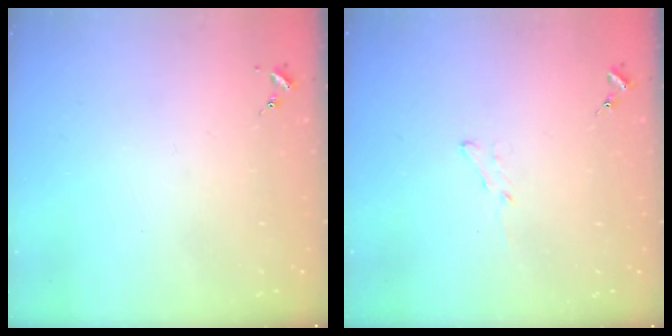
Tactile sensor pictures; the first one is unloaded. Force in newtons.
{"total": 3.6, "press": 3.6, "slide": 0.4}